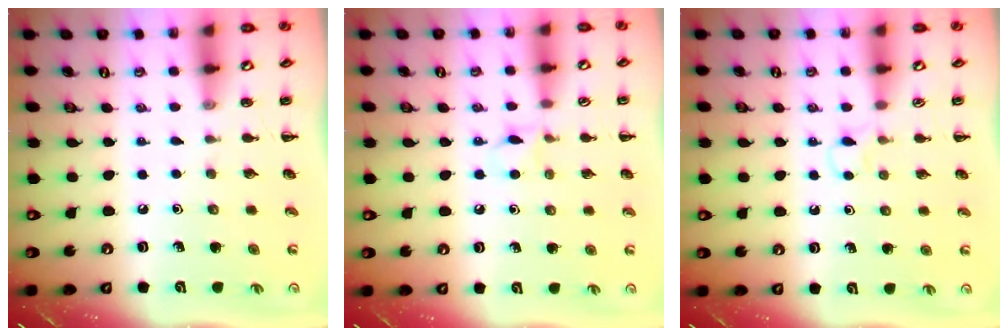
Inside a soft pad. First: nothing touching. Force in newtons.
{"total": 4.5, "press": 4.3, "slide": 1.5}
{"total": 2.8, "press": 2.6, "slide": 1.2}